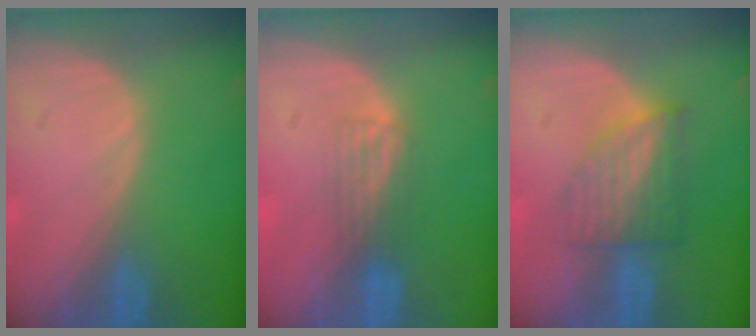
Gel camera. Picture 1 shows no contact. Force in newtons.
{"total": 2.5, "press": 2.2, "slide": 1.3}
{"total": 6.3, "press": 5.6, "slide": 2.9}